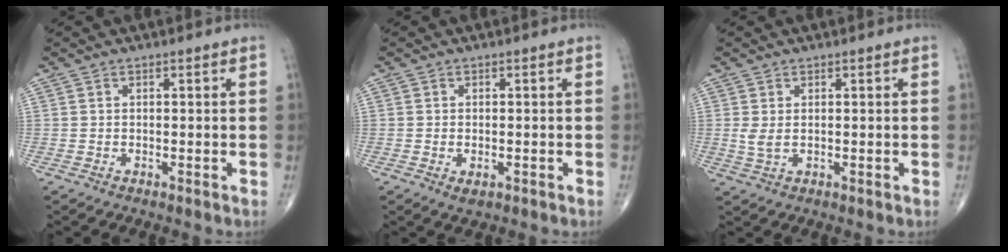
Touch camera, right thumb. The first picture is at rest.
{"total": 1.8, "force": [-0.6, 1.0, 1.4], "torque": [-0.019, 0.001, -0.006]}
{"total": 2.3, "force": [0.3, 1.1, 2.0], "torque": [-0.048, -0.002, 0.012]}